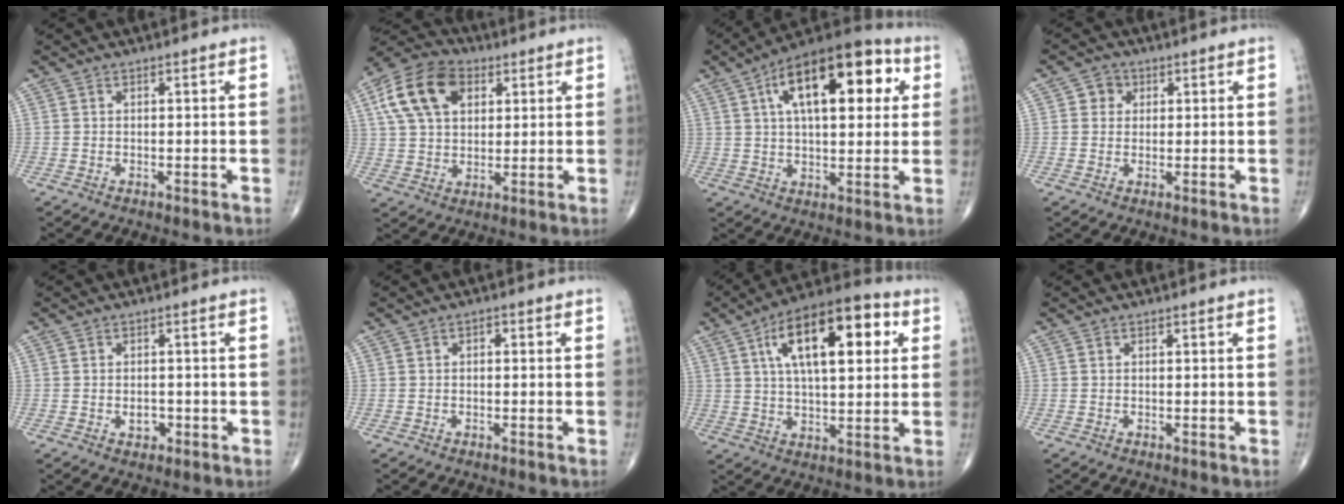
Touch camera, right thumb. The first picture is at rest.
{"total": 14.3, "force": [5.1, 9.4, 9.5], "torque": [-0.164, 0.006, 0.088]}
{"total": 21.7, "force": [6.9, 9.9, 18.0], "torque": [-0.257, 0.018, 0.101]}
{"total": 3.2, "force": [0.9, 2.9, 1.0], "torque": [0.003, 0.001, 0.009]}
{"total": 2.5, "force": [-0.6, 1.8, 1.6], "torque": [-0.016, 0.002, -0.005]}
{"total": 1.0, "force": [0.1, 0.6, 0.8], "torque": [-0.007, 0.004, -0.004]}
{"total": 19.6, "force": [6.2, 8.3, 16.6], "torque": [-0.242, 0.009, 0.090]}
{"total": 0.0}